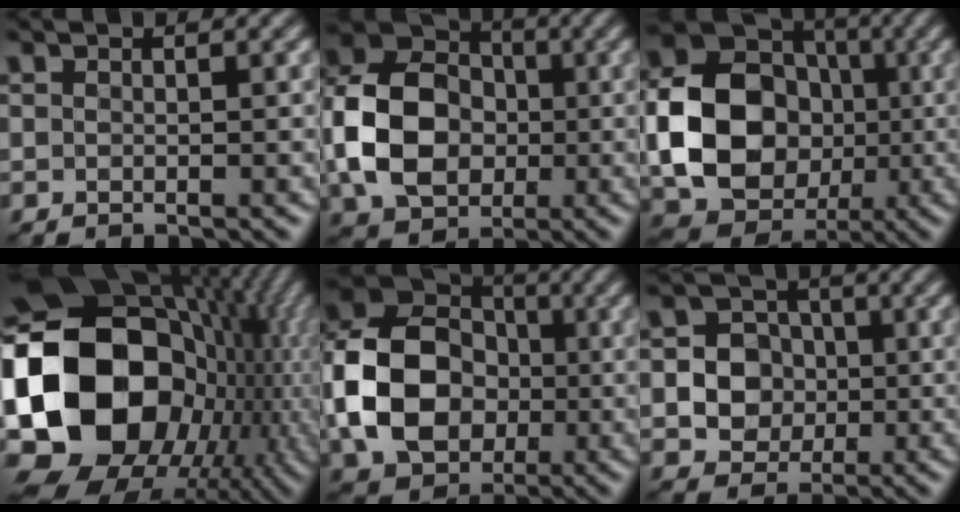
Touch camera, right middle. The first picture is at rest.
{"total": 10.2, "force": [-1.4, 7.9, 6.4], "torque": [-0.135, 0.009, -0.038]}
{"total": 11.9, "force": [-1.4, 9.7, 6.7], "torque": [-0.121, -0.002, -0.033]}
{"total": 20.2, "force": [-1.7, 16.1, 12.1], "torque": [-0.273, -0.002, -0.019]}
{"total": 11.5, "force": [-1.9, 8.8, 7.0], "torque": [-0.134, 0.010, -0.047]}
{"total": 5.5, "force": [-0.6, 5.1, 2.1], "torque": [-0.026, 0.018, -0.032]}